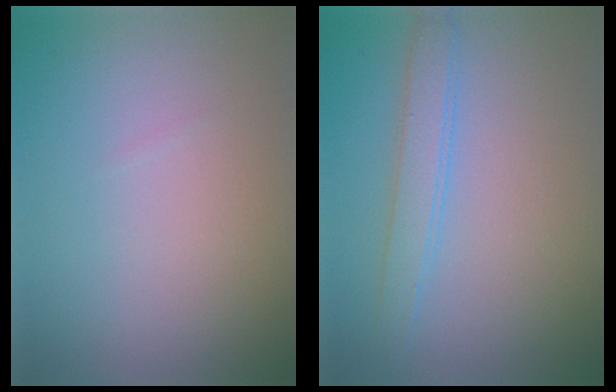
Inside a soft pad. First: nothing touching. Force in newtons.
{"total": 2.5, "press": 2.5, "slide": 0.1}